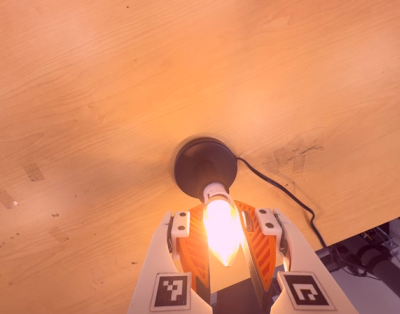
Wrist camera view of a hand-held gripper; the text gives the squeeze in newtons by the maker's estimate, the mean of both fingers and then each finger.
{"total": 16.1, "left": 15.2, "right": 17.0}